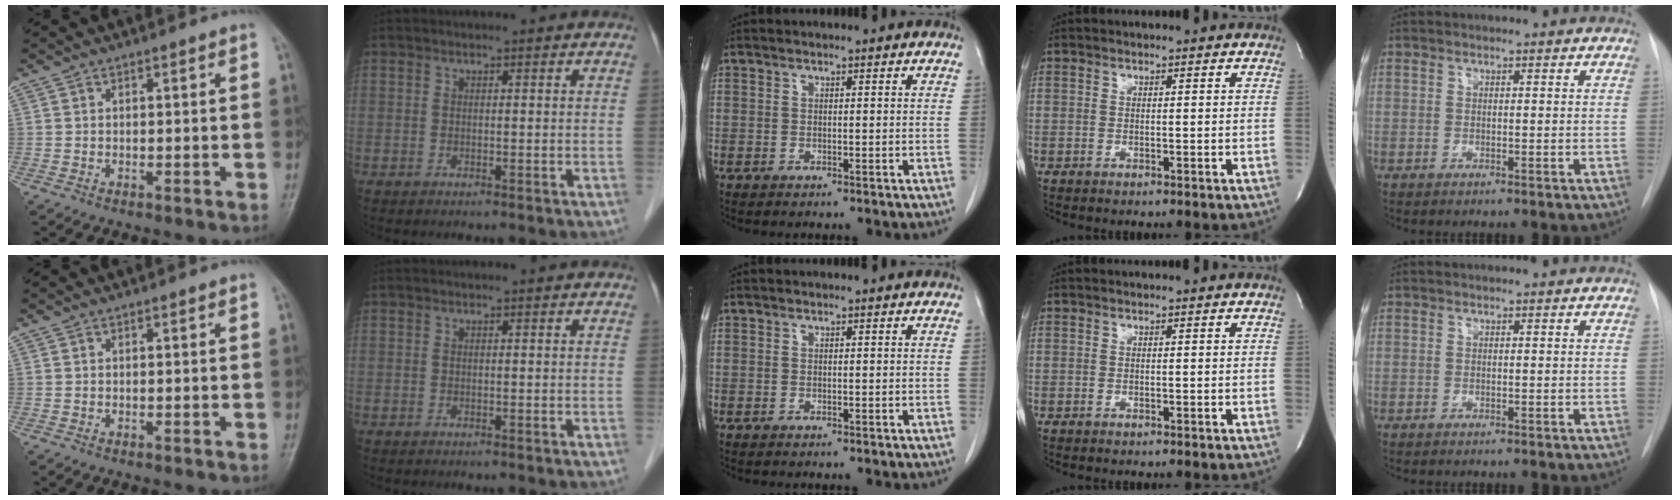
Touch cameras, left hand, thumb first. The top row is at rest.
{}